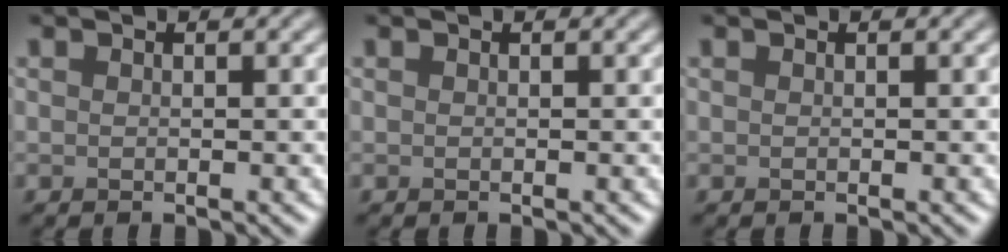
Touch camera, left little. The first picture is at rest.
{"total": 0.0}
{"total": 0.0}